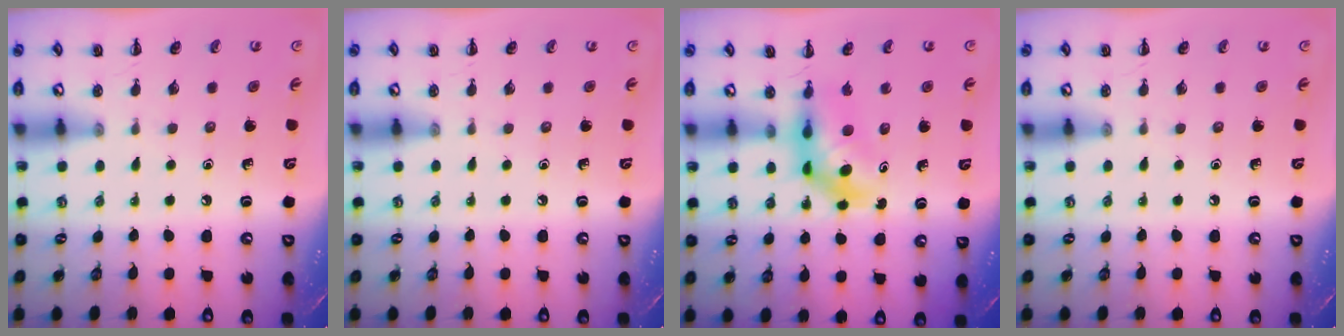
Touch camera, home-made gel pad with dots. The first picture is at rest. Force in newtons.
{"total": 0.0}
{"total": 5.7, "press": 5.6, "slide": 1.2}
{"total": 0.0}